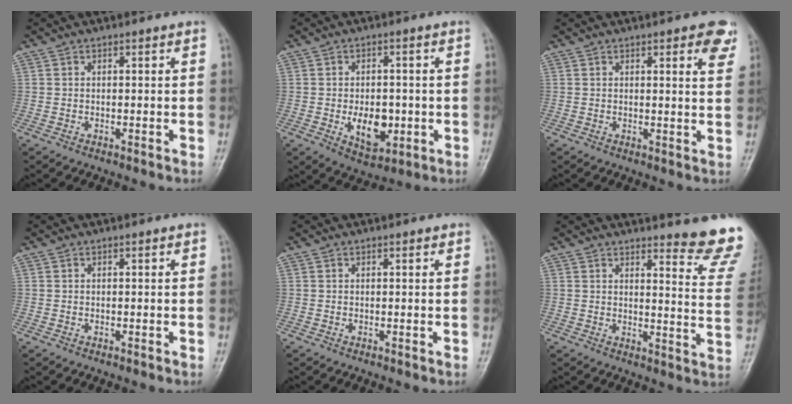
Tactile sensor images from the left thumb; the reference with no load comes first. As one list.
[{"total": 8.1, "force": [-1.5, 5.2, 6.1], "torque": [-0.070, -0.004, -0.011]}, {"total": 5.5, "force": [3.0, 1.6, 4.4], "torque": [-0.034, -0.011, 0.028]}, {"total": 0.0}, {"total": 0.8, "force": [0.6, 0.2, 0.5], "torque": [-0.006, 0.001, 0.004]}, {"total": 13.7, "force": [12.3, 1.3, 5.9], "torque": [-0.049, -0.133, 0.127]}]